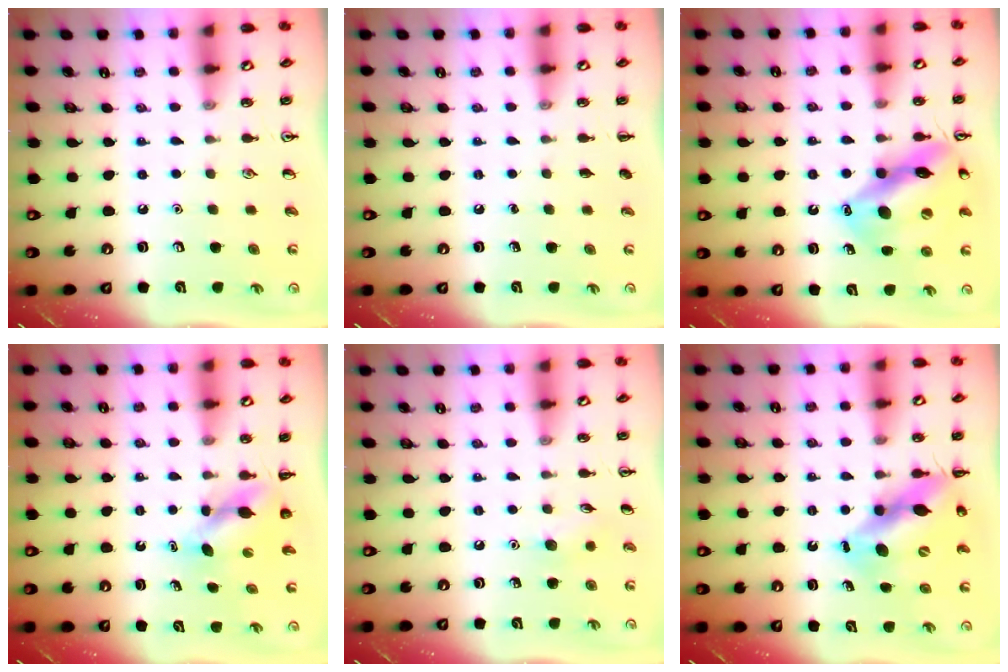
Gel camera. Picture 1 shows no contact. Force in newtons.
{"total": 0.0}
{"total": 16.1, "press": 15.8, "slide": 2.7}
{"total": 4.6, "press": 4.6, "slide": 0.4}
{"total": 6.6, "press": 6.3, "slide": 1.9}
{"total": 12.6, "press": 12.2, "slide": 3.1}